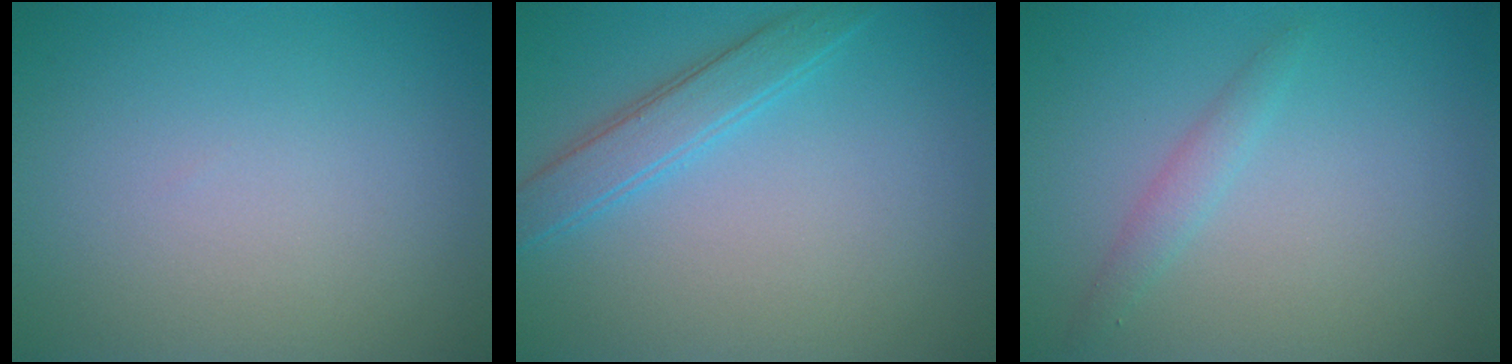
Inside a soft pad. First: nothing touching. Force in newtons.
{"total": 2.8, "press": 2.8, "slide": 0.1}
{"total": 1.4, "press": 1.4, "slide": 0.0}